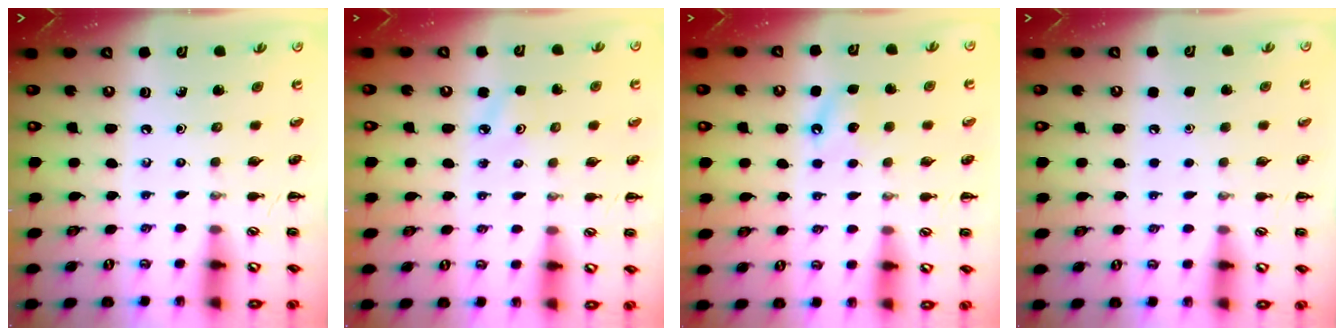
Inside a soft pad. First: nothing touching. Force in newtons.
{"total": 2.7, "press": 2.5, "slide": 0.8}
{"total": 4.8, "press": 4.7, "slide": 1.2}
{"total": 1.7, "press": 1.7, "slide": 0.1}